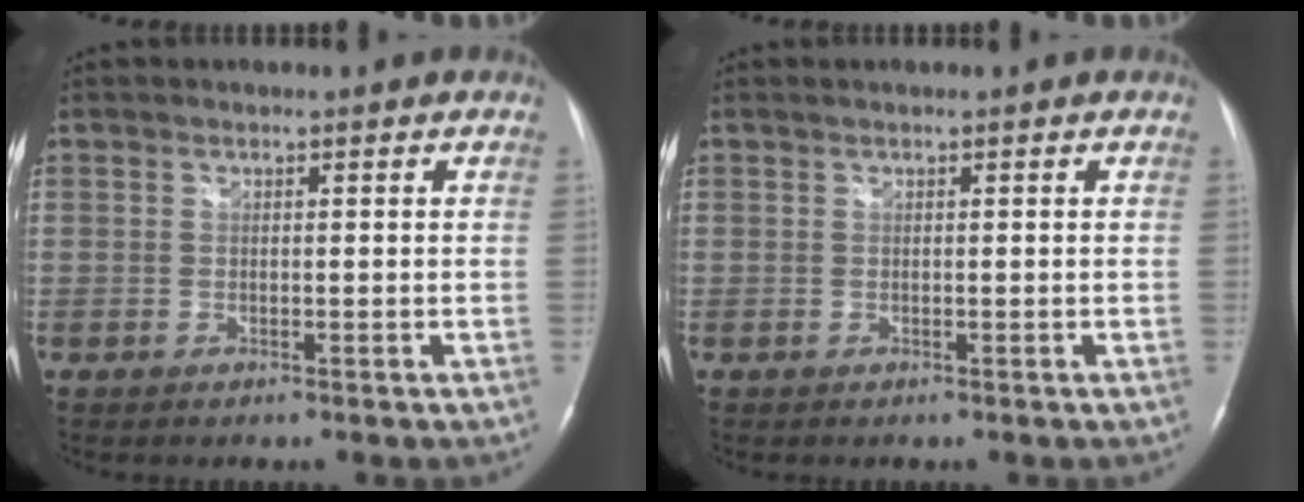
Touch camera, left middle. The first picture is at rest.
{"total": 0.0}